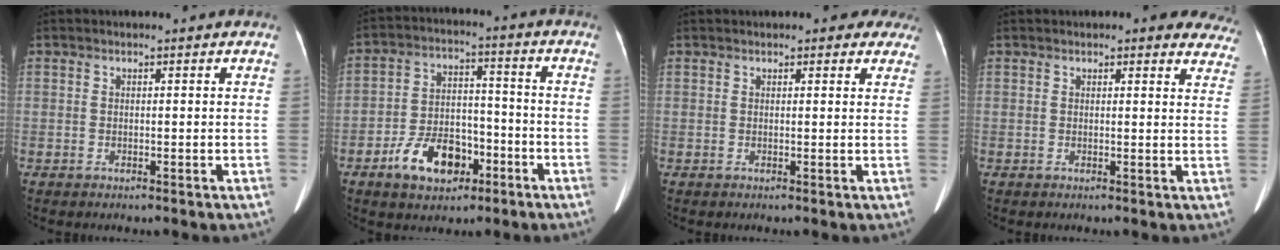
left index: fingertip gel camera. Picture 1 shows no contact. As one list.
[{"total": 9.7, "force": [-5.2, 5.7, 6.0], "torque": [-0.116, 0.017, -0.084]}, {"total": 4.1, "force": [3.3, 1.6, 1.7], "torque": [-0.002, 0.014, 0.030]}, {"total": 8.7, "force": [7.9, 2.6, 2.6], "torque": [0.009, -0.010, 0.056]}]